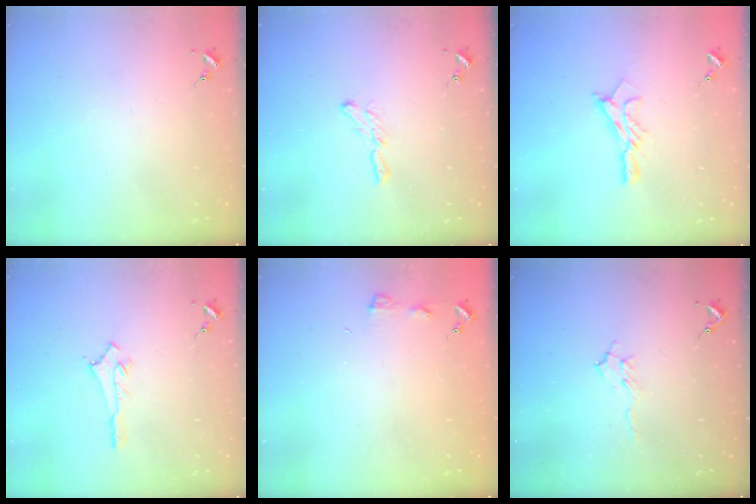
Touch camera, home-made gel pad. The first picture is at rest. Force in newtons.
{"total": 5.4, "press": 5.4, "slide": 0.3}
{"total": 10.9, "press": 10.8, "slide": 0.7}
{"total": 2.8, "press": 2.8, "slide": 0.2}
{"total": 3.6, "press": 3.6, "slide": 0.4}
{"total": 5.6, "press": 5.6, "slide": 0.8}